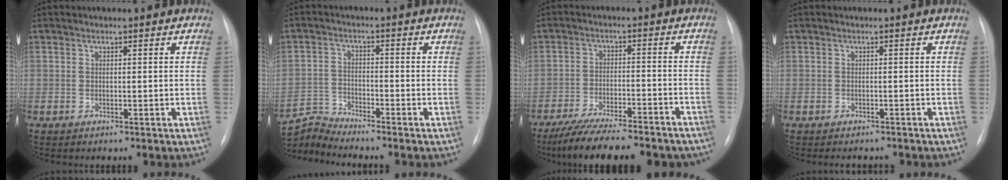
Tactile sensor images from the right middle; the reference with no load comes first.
{"total": 5.6, "force": [-5.2, -1.7, -1.0], "torque": [0.001, -0.006, -0.102]}
{"total": 17.3, "force": [-14.9, 3.1, 8.1], "torque": [-0.127, -0.010, -0.217]}
{"total": 3.5, "force": [-3.0, 1.4, 1.0], "torque": [-0.008, 0.000, -0.033]}